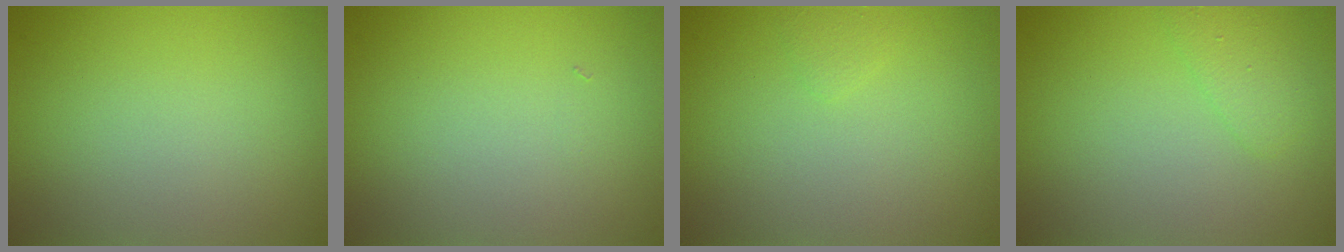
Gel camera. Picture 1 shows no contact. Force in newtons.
{"total": 0.0}
{"total": 0.6, "press": 0.6, "slide": 0.1}
{"total": 1.7, "press": 1.7, "slide": 0.1}